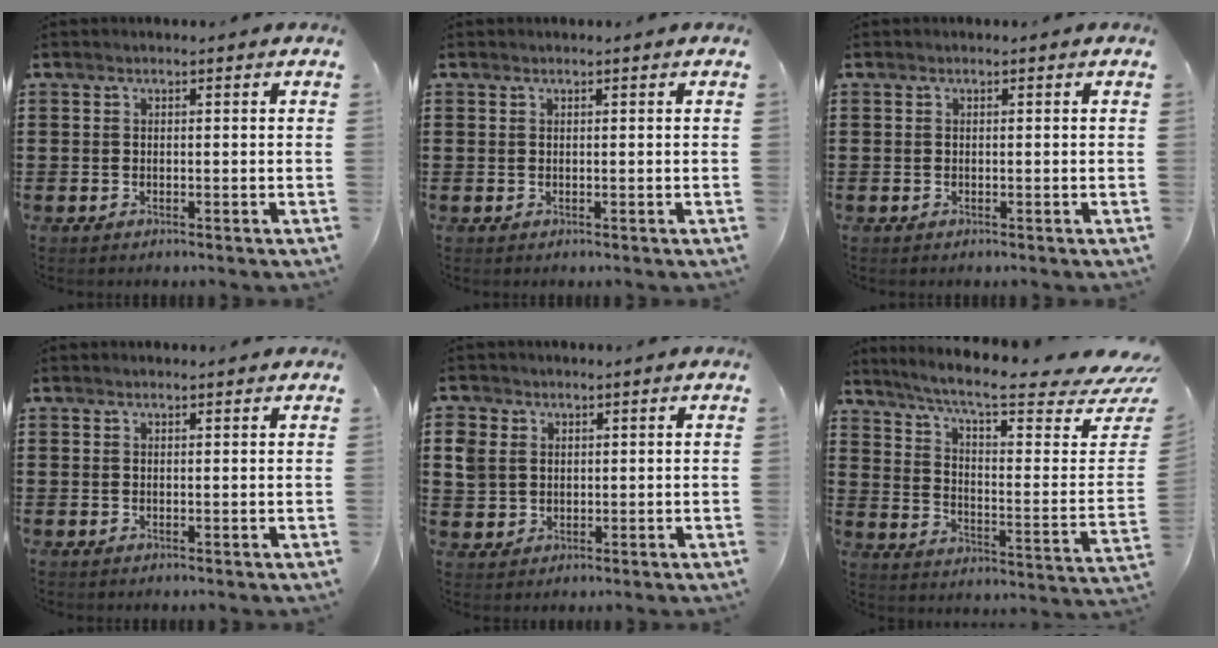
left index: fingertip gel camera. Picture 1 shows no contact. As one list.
[{"total": 0.0}, {"total": 0.0}, {"total": 0.6, "force": [0.6, 0.0, 0.3], "torque": [-0.005, 0.000, 0.011]}, {"total": 4.0, "force": [1.4, 3.6, 1.1], "torque": [-0.045, 0.011, 0.023]}, {"total": 9.1, "force": [7.4, 0.6, 5.2], "torque": [-0.116, -0.061, 0.120]}]